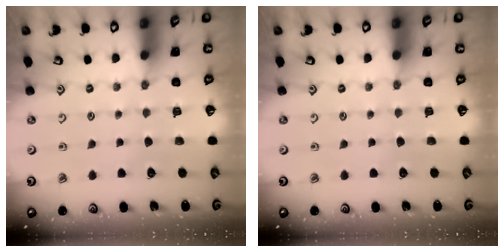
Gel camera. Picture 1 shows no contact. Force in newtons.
{"total": 0.0}